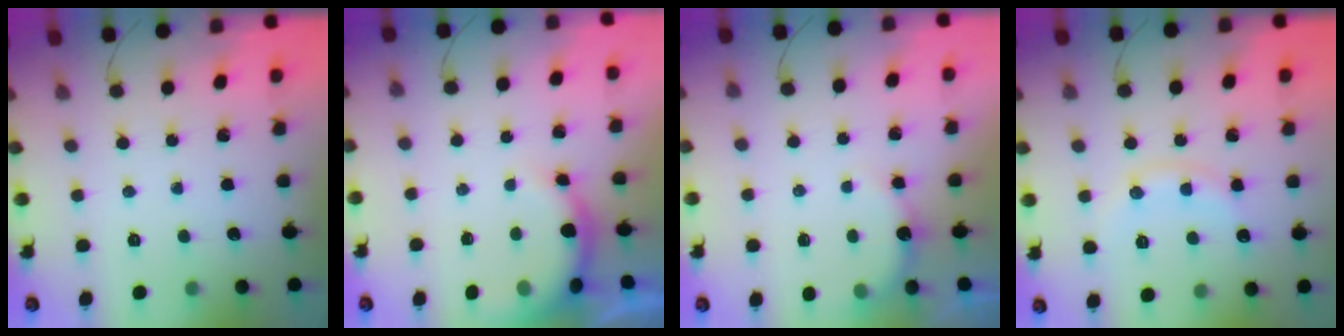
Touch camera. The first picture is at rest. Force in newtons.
{"total": 6.7, "press": 6.6, "slide": 1.1}
{"total": 2.9, "press": 2.9, "slide": 0.5}
{"total": 9.4, "press": 9.4, "slide": 0.9}